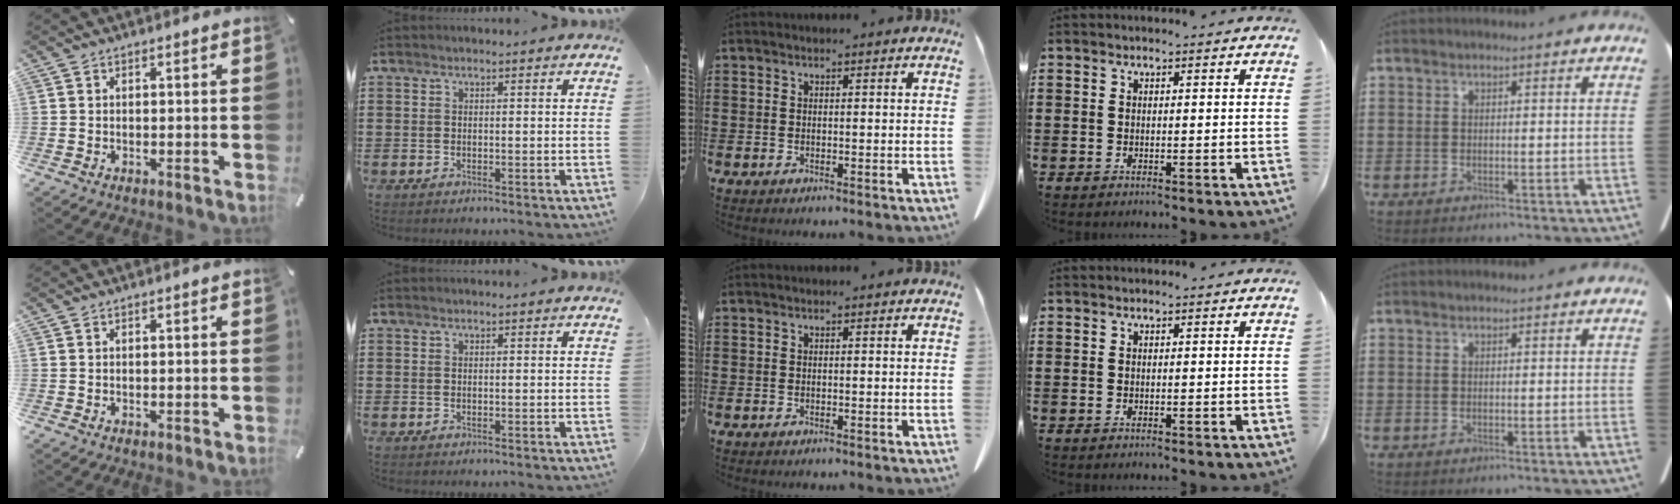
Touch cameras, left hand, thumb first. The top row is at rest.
{}